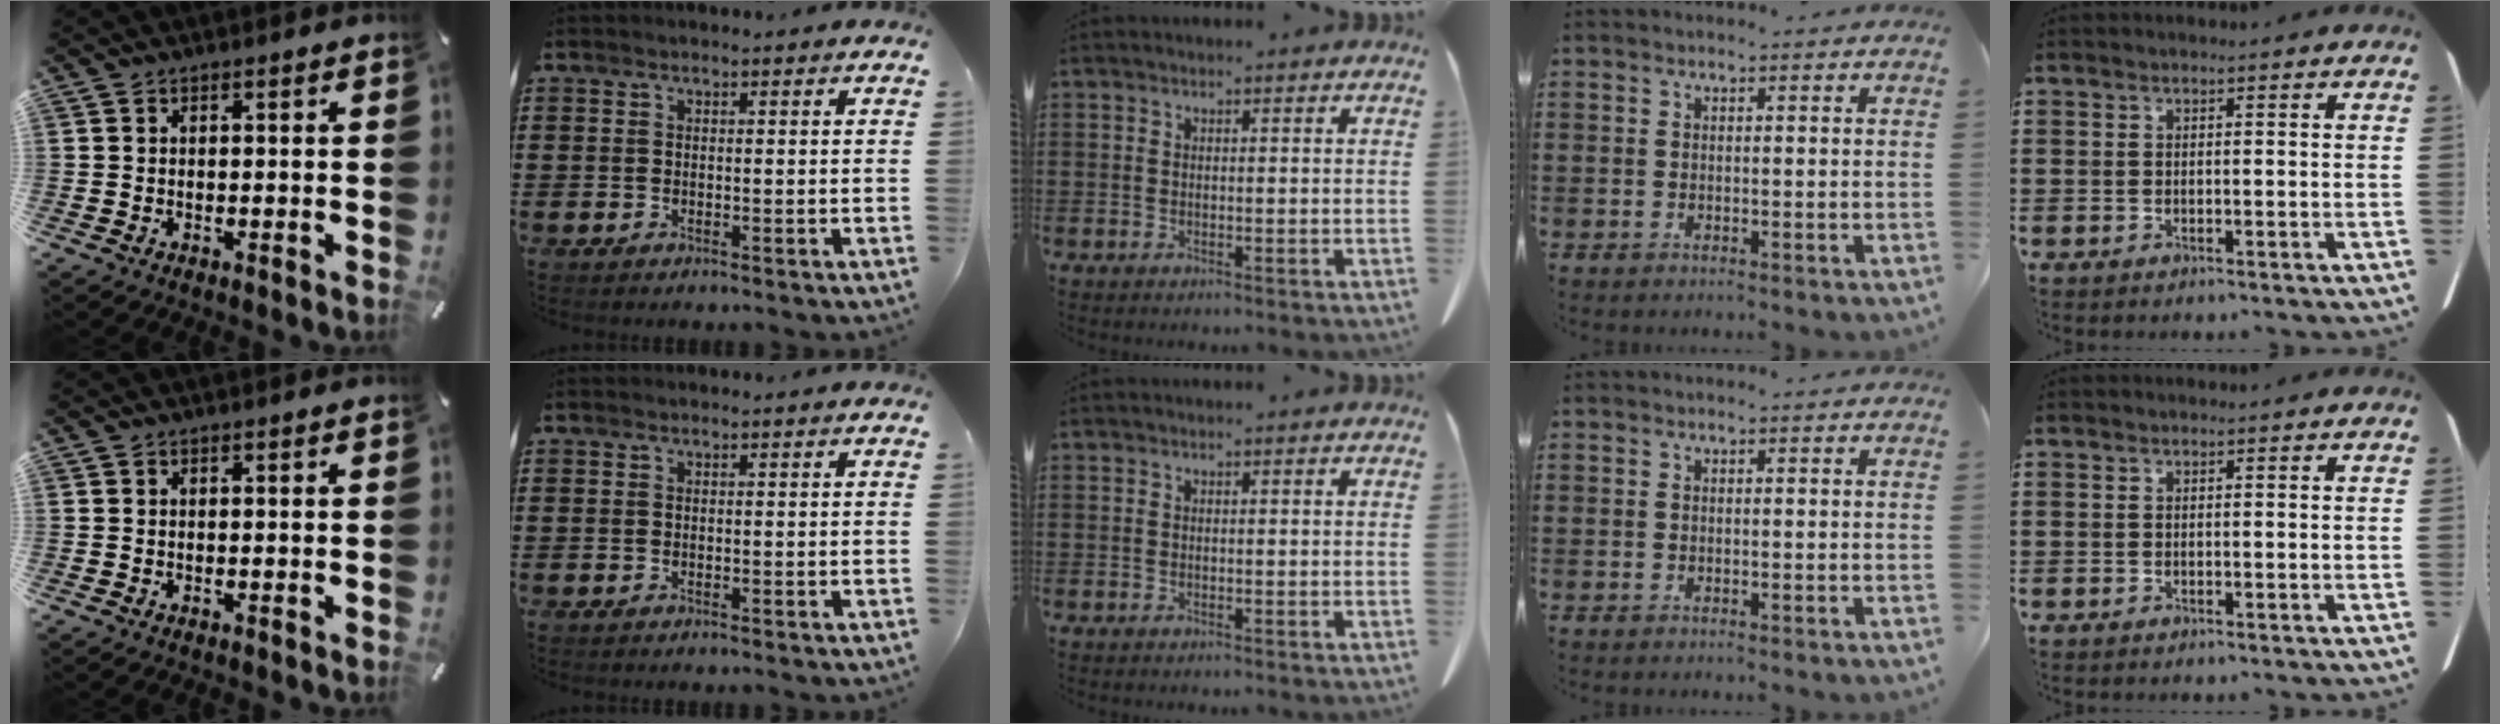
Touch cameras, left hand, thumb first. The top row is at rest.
{}